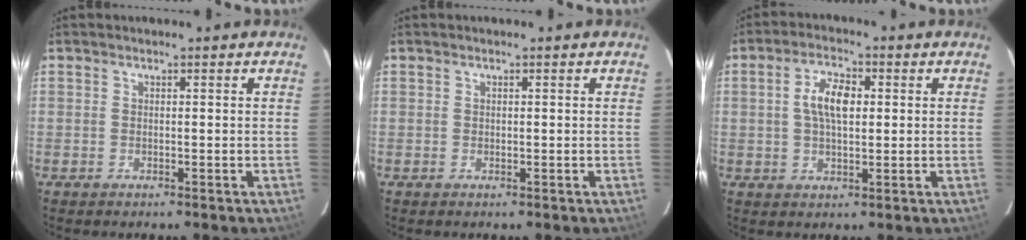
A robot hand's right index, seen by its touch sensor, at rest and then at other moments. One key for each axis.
{"total": 0.0}
{"total": 6.5, "fx": 1.0, "fy": 3.2, "fz": 5.6, "tx": -0.104, "ty": 0.013, "tz": 0.019}